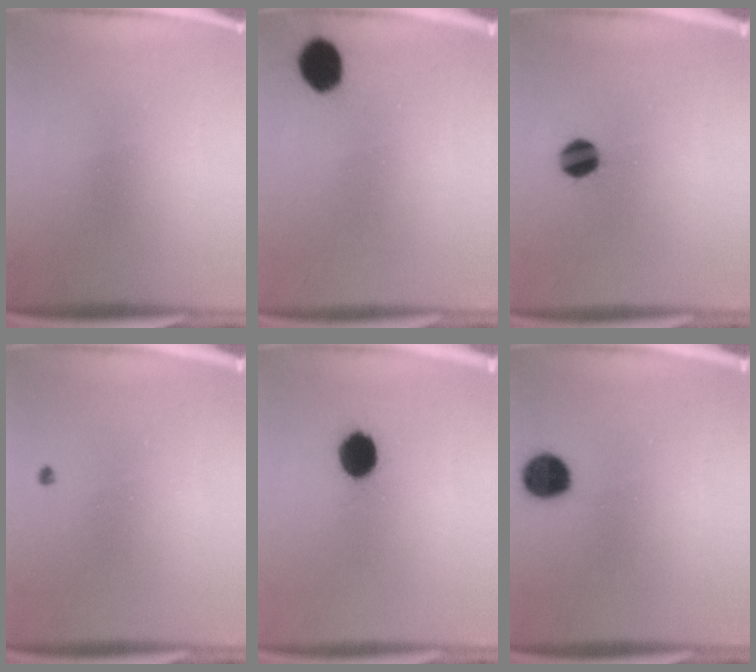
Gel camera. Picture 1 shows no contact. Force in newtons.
{"total": 7.2}
{"total": 6.5}
{"total": 0.7}
{"total": 8.4}
{"total": 7.6}